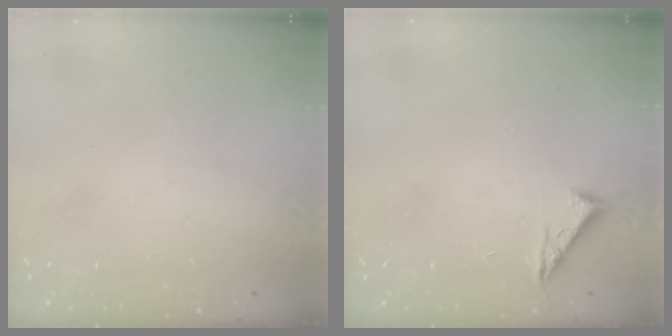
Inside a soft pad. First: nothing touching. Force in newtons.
{"total": 4.3, "press": 4.3, "slide": 0.6}